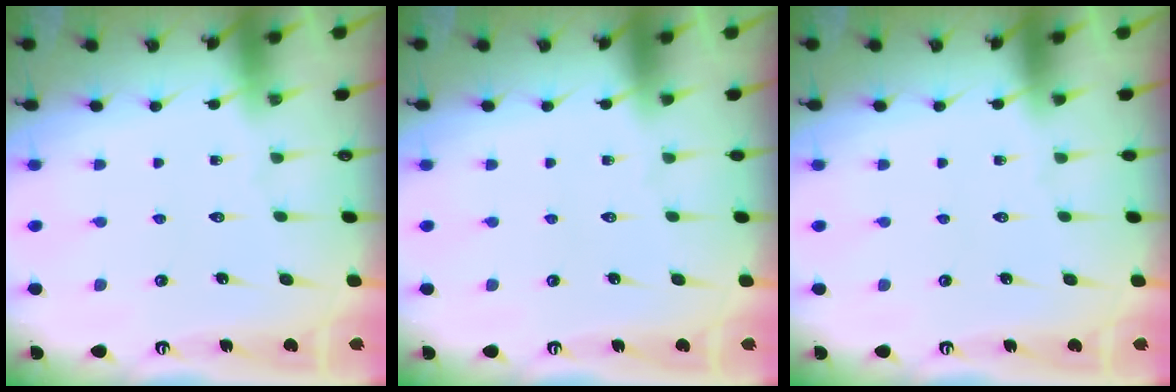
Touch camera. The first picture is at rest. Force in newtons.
{"total": 0.0}
{"total": 0.0}